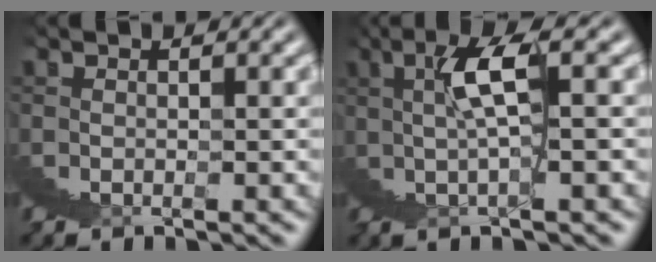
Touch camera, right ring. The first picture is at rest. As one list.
[{"total": 4.5, "force": [3.0, -0.8, 3.3], "torque": [-0.046, 0.037, 0.041]}]